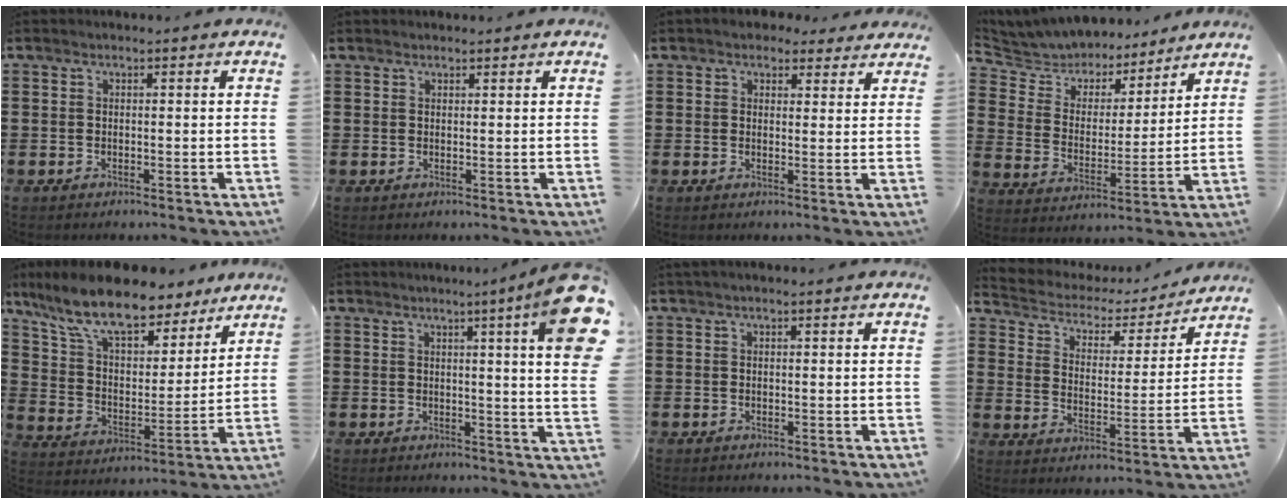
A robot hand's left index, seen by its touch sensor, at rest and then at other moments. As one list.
[{"total": 0.8, "force": [0.8, 0.2, 0.1], "torque": [-0.003, 0.000, 0.015]}, {"total": 2.9, "force": [2.4, 1.6, 0.5], "torque": [-0.012, 0.001, 0.043]}, {"total": 5.8, "force": [5.4, 1.9, 0.2], "torque": [-0.041, -0.037, 0.092]}, {"total": 12.5, "force": [10.3, 3.5, 6.2], "torque": [-0.155, -0.050, 0.184]}, {"total": 9.5, "force": [4.9, 0.0, 8.1], "torque": [-0.124, -0.033, 0.076]}, {"total": 0.5, "force": [0.3, 0.2, 0.4], "torque": [-0.008, 0.004, 0.005]}, {"total": 3.0, "force": [2.6, 1.4, 0.5], "torque": [-0.032, -0.021, 0.034]}]